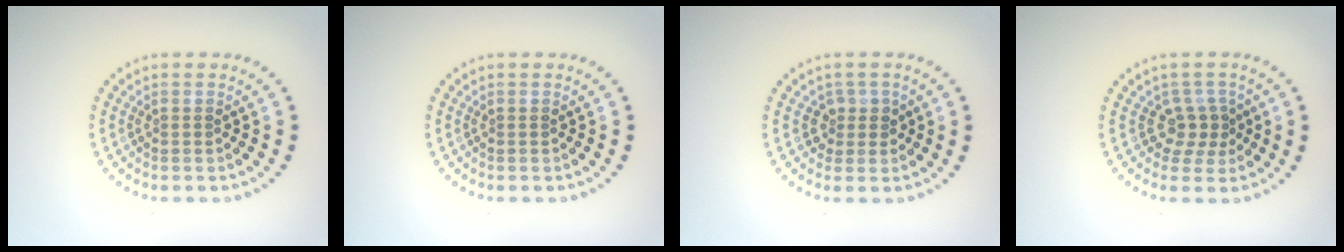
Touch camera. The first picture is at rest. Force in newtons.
{"total": 0.0}
{"total": 1.5, "press": 1.3, "slide": 0.9}
{"total": 2.4, "press": 1.7, "slide": 1.7}